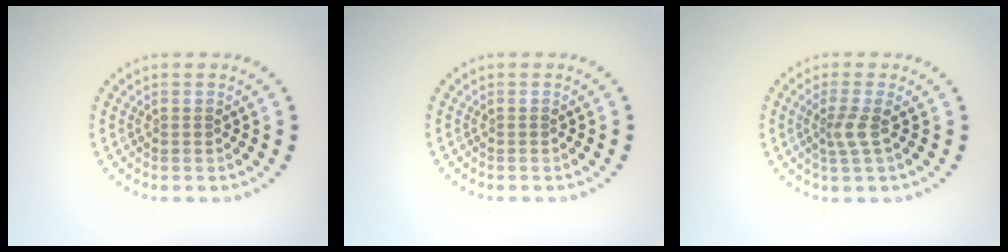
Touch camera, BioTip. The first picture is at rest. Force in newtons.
{"total": 0.0}
{"total": 2.0, "press": 1.5, "slide": 1.3}